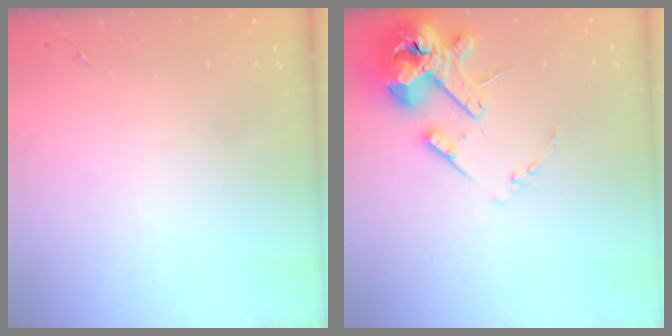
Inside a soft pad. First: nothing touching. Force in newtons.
{"total": 15.9, "press": 15.7, "slide": 2.5}